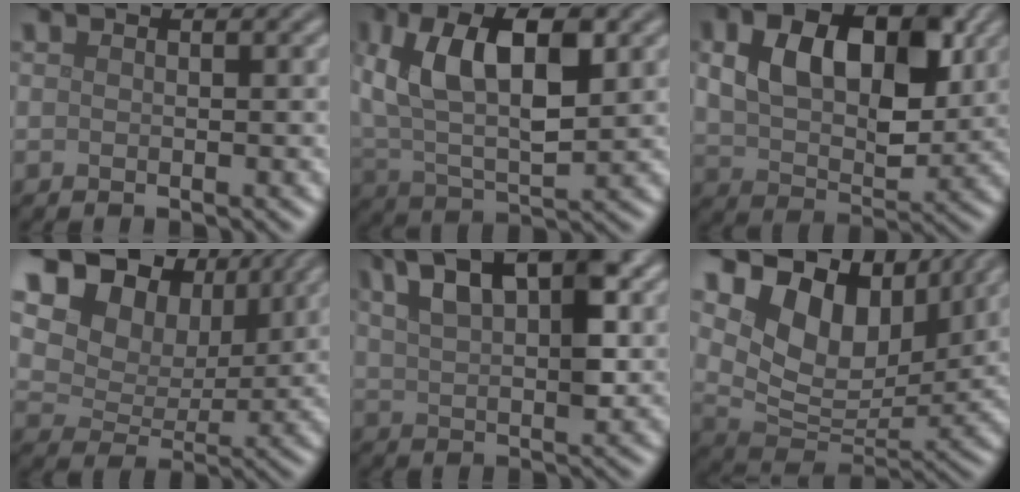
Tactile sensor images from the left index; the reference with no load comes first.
{"total": 10.8, "force": [3.3, 5.2, 8.9], "torque": [-0.169, 0.016, 0.049]}
{"total": 8.6, "force": [2.4, 5.3, 6.3], "torque": [-0.112, -0.001, 0.045]}
{"total": 11.3, "force": [6.4, 7.2, 6.0], "torque": [-0.120, 0.019, 0.092]}
{"total": 8.6, "force": [3.9, 3.4, 6.9], "torque": [-0.123, 0.020, 0.065]}
{"total": 11.0, "force": [5.9, 6.5, 6.5], "torque": [-0.127, -0.005, 0.109]}